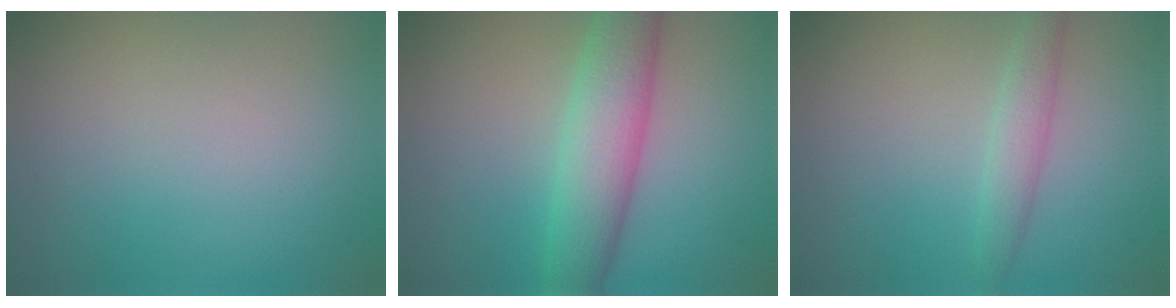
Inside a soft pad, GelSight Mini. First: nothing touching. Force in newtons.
{"total": 5.7, "press": 5.7, "slide": 0.1}
{"total": 2.0, "press": 2.0, "slide": 0.0}